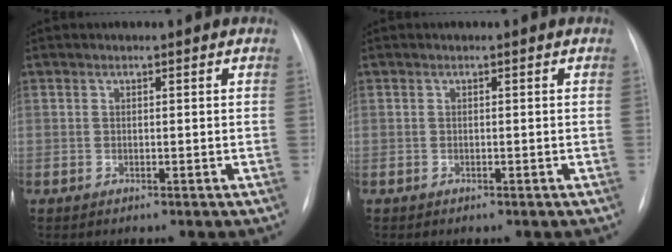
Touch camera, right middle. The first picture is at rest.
{"total": 0.0}